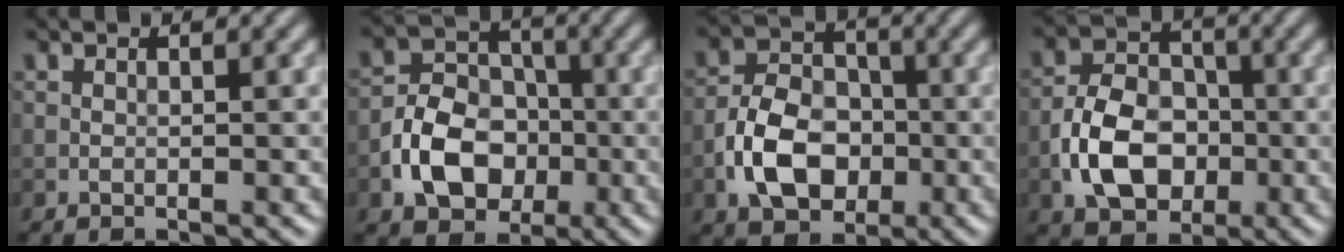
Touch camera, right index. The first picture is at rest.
{"total": 6.5, "force": [-2.3, 4.8, 3.8], "torque": [-0.064, 0.000, -0.045]}
{"total": 6.6, "force": [-2.2, 4.6, 4.2], "torque": [-0.076, 0.002, -0.044]}
{"total": 6.8, "force": [-2.1, 4.7, 4.4], "torque": [-0.080, 0.002, -0.041]}